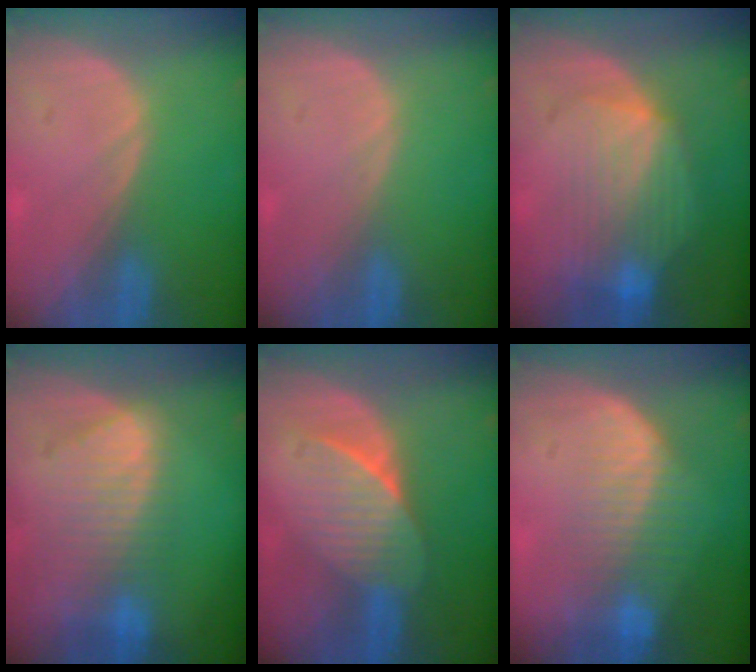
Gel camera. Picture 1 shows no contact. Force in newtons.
{"total": 0.0}
{"total": 8.7, "press": 8.1, "slide": 3.4}
{"total": 8.1, "press": 7.6, "slide": 3.0}
{"total": 7.4, "press": 6.6, "slide": 3.4}
{"total": 7.8, "press": 6.9, "slide": 3.7}